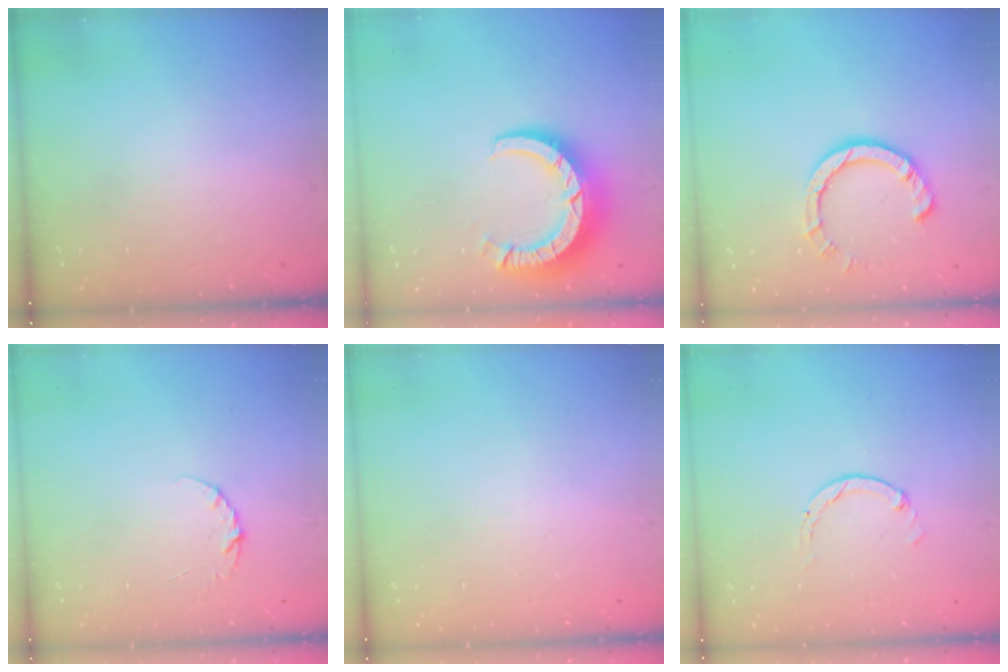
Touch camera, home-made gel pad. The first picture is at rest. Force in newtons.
{"total": 10.6, "press": 10.5, "slide": 1.0}
{"total": 7.5, "press": 7.4, "slide": 0.9}
{"total": 4.0, "press": 4.0, "slide": 0.4}
{"total": 2.6, "press": 2.6, "slide": 0.2}
{"total": 0.0}